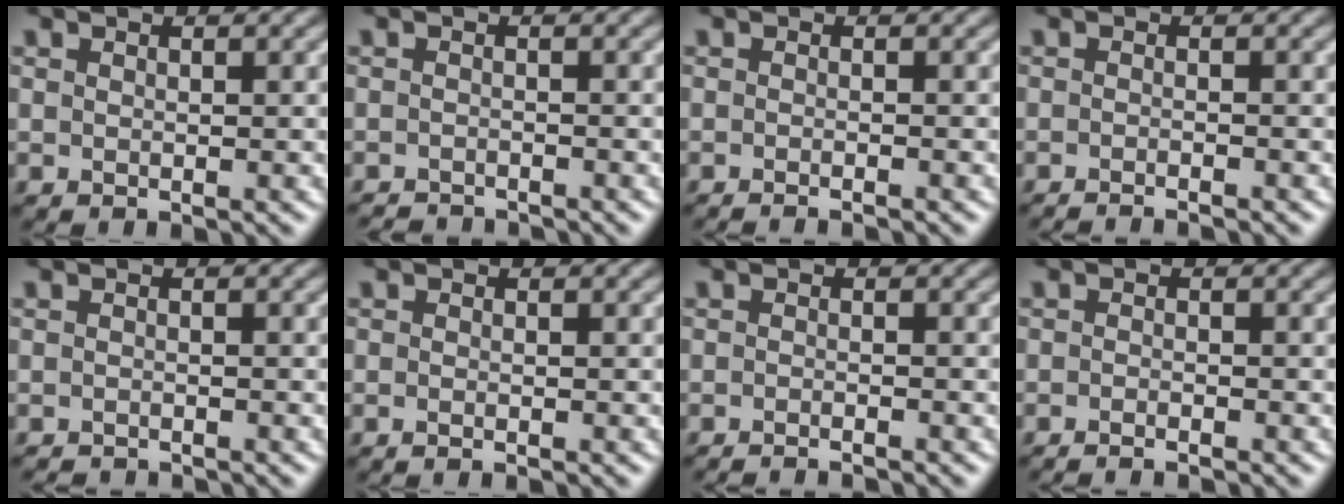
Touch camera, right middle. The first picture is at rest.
{"total": 2.7, "force": [-2.6, 0.4, 0.5], "torque": [-0.005, -0.009, -0.044]}
{"total": 1.9, "force": [-1.2, 0.5, 1.3], "torque": [-0.006, -0.002, -0.024]}
{"total": 2.2, "force": [-1.6, 0.5, 1.4], "torque": [-0.011, -0.003, -0.032]}
{"total": 2.4, "force": [-2.3, 0.3, 0.5], "torque": [-0.005, -0.011, -0.038]}
{"total": 1.1, "force": [-0.5, 0.4, 0.9], "torque": [-0.006, -0.006, -0.014]}
{"total": 2.3, "force": [-1.9, 0.4, 1.3], "torque": [-0.010, -0.002, -0.034]}
{"total": 1.8, "force": [-1.3, 0.4, 1.1], "torque": [-0.016, -0.003, -0.027]}